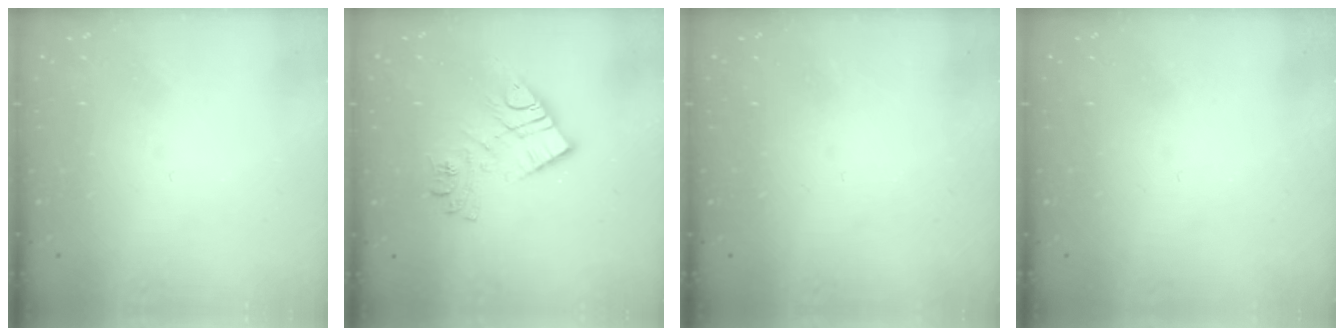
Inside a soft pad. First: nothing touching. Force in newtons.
{"total": 11.7, "press": 11.7, "slide": 0.9}
{"total": 0.0}
{"total": 0.0}